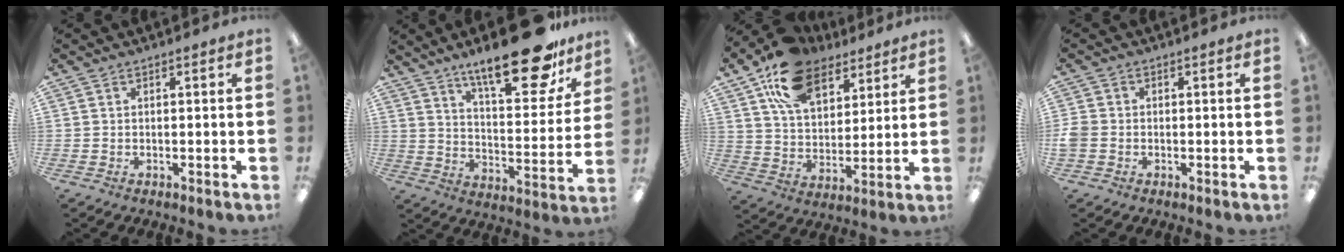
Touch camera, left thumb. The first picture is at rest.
{"total": 22.6, "force": [16.4, 7.2, 13.8], "torque": [-0.199, -0.105, 0.268]}
{"total": 16.8, "force": [10.9, 9.7, 8.4], "torque": [-0.155, -0.042, 0.201]}
{"total": 2.9, "force": [-0.8, 2.4, 1.4], "torque": [-0.021, 0.009, -0.013]}